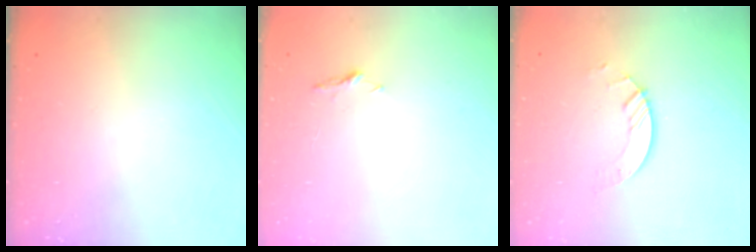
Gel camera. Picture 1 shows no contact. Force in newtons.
{"total": 3.7, "press": 3.7, "slide": 0.5}
{"total": 3.0, "press": 3.0, "slide": 0.3}